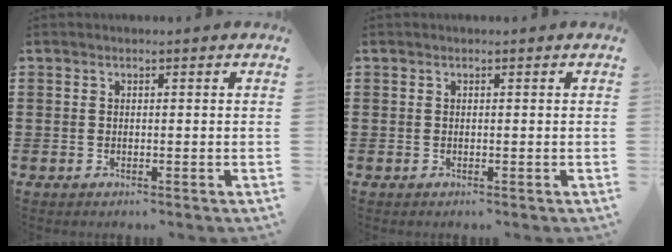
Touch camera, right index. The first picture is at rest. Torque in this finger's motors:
{"motor_torque": [-0.33, 0.53, 0.00, 0.00]}